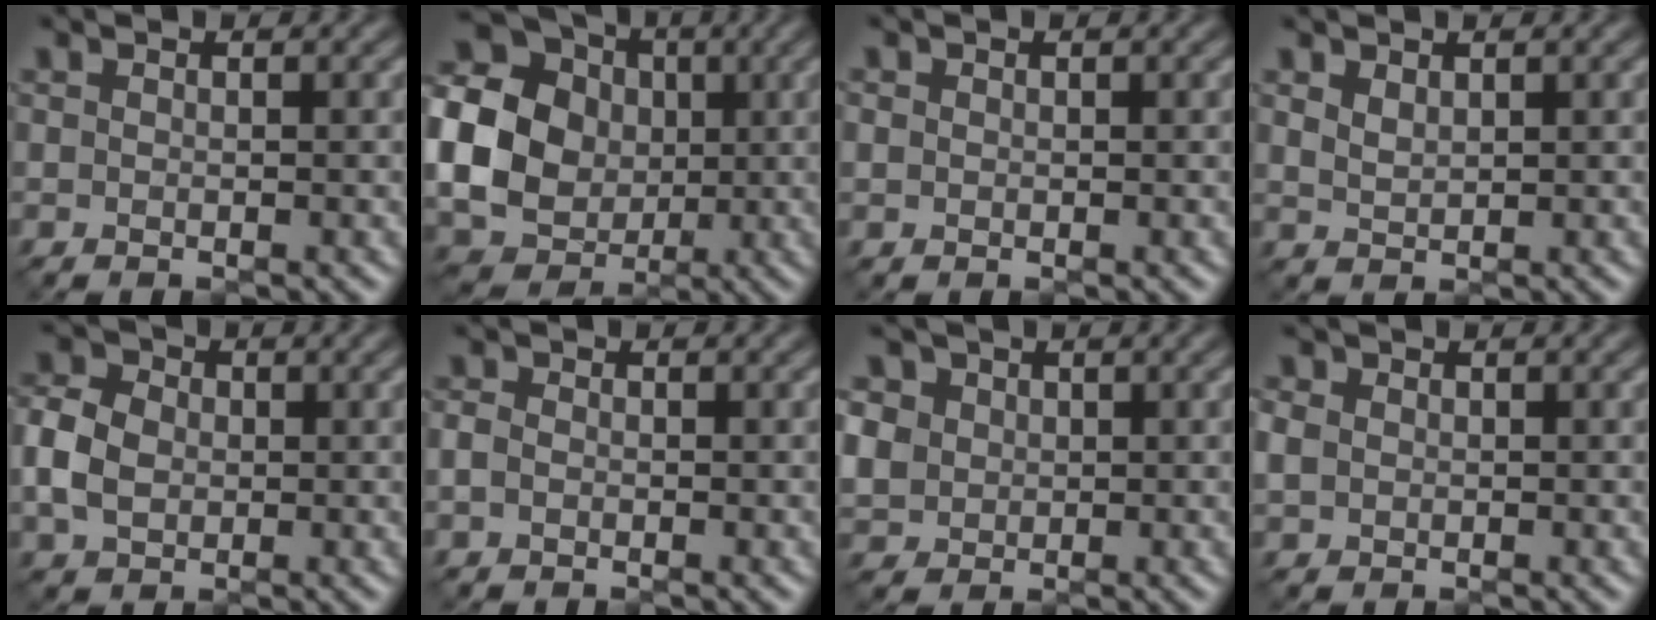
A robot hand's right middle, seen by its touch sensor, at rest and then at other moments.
{"total": 22.1, "force": [2.0, 20.5, 8.2], "torque": [-0.201, 0.011, -0.015]}
{"total": 0.7, "force": [0.1, 0.7, 0.1], "torque": [0.002, -0.002, 0.000]}
{"total": 1.4, "force": [0.9, 0.7, 0.8], "torque": [-0.018, -0.002, 0.024]}
{"total": 5.3, "force": [-0.2, 4.3, 3.1], "torque": [-0.077, 0.007, -0.012]}
{"total": 1.5, "force": [-0.3, 1.2, 0.8], "torque": [-0.016, -0.001, -0.012]}
{"total": 7.3, "force": [2.6, 6.0, 3.1], "torque": [-0.087, 0.020, 0.036]}
{"total": 2.1, "force": [0.2, 1.9, 0.8], "torque": [-0.022, 0.002, 0.000]}